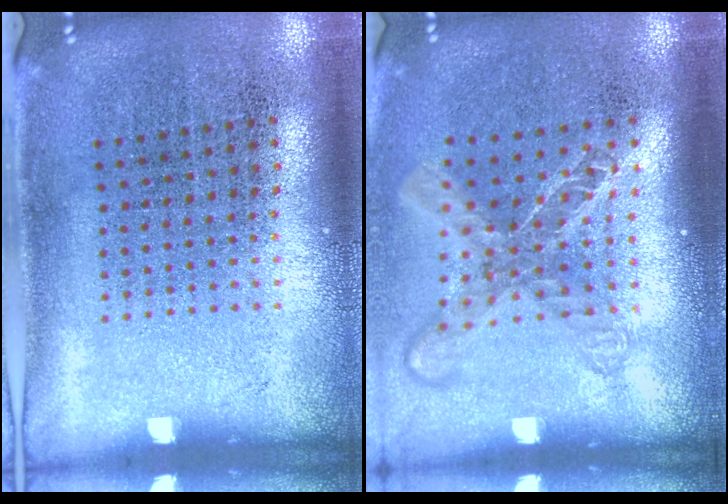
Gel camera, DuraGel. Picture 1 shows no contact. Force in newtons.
{"total": 1.8, "press": 1.4, "slide": 1.2}